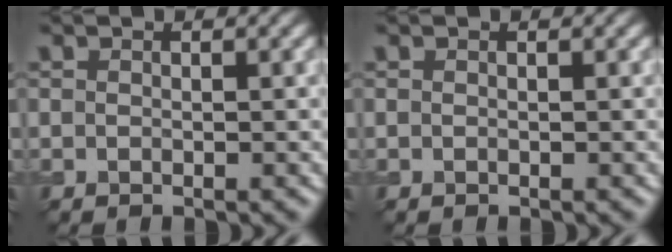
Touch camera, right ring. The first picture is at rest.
{"total": 0.0}